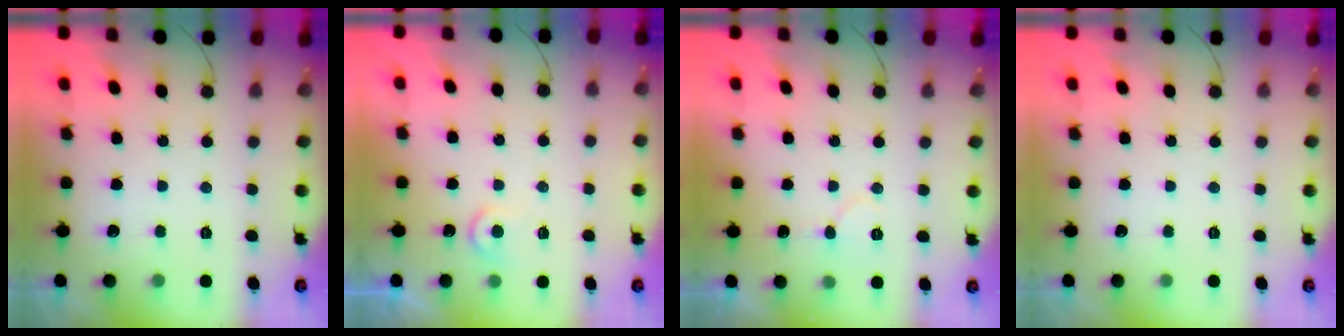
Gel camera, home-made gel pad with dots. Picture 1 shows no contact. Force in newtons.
{"total": 5.0, "press": 5.0, "slide": 0.5}
{"total": 6.1, "press": 6.1, "slide": 0.6}
{"total": 0.0}